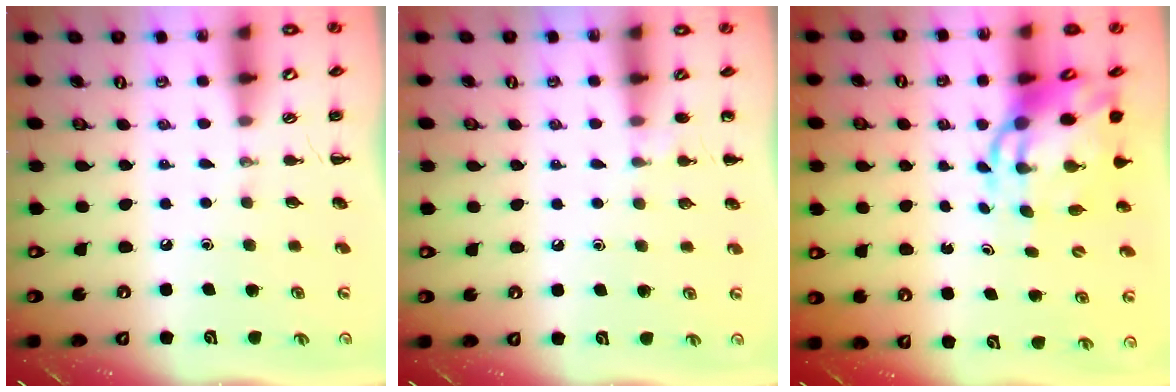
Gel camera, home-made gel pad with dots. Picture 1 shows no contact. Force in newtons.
{"total": 5.0, "press": 4.7, "slide": 1.6}
{"total": 8.2, "press": 8.0, "slide": 1.9}